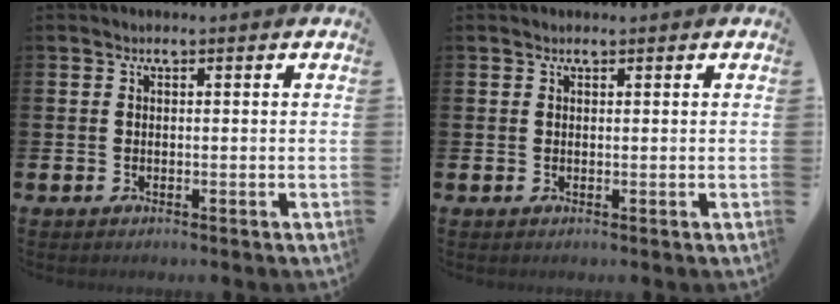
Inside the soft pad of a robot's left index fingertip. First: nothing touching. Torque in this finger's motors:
{"motor_torque": [1.04, -1.09, 0.07, -0.02]}